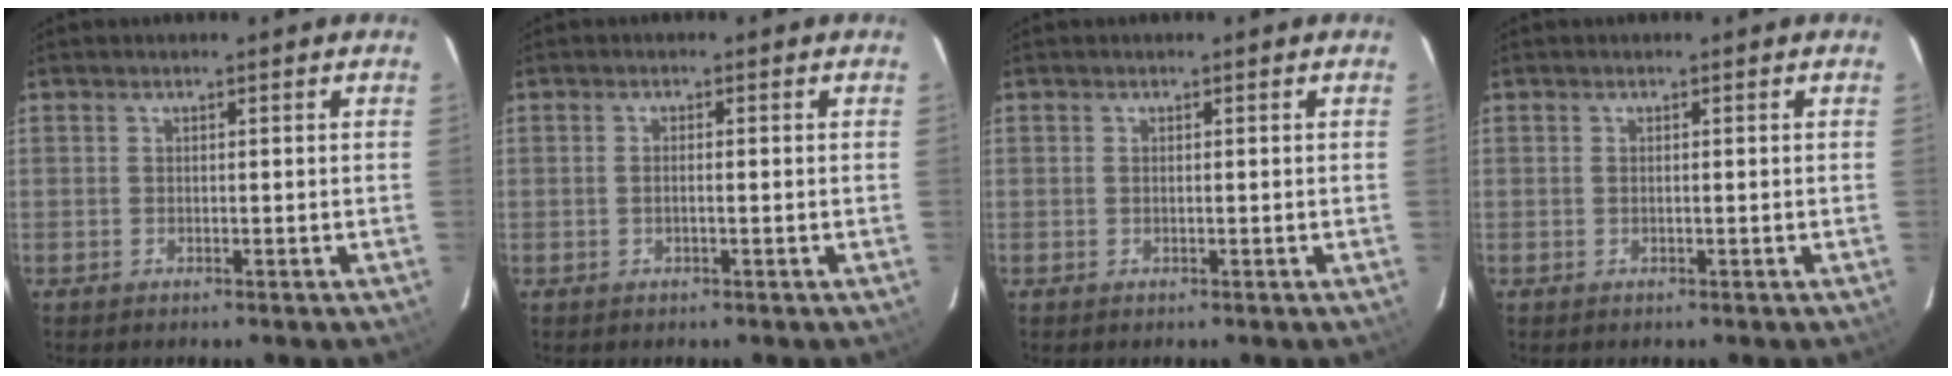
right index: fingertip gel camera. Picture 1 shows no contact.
{"total": 1.2, "force": [-0.2, 0.2, 1.2], "torque": [-0.024, 0.001, -0.006]}
{"total": 0.0}
{"total": 0.0}